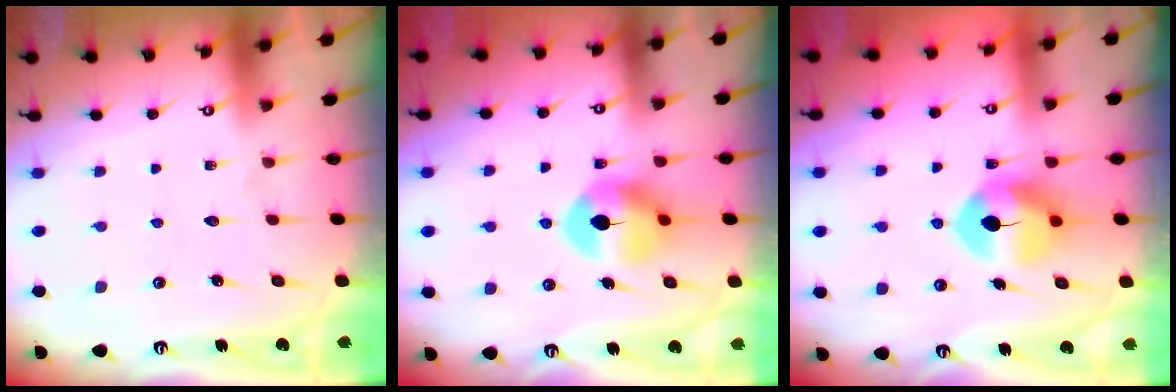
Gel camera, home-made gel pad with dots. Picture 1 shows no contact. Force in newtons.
{"total": 8.4, "press": 8.4, "slide": 0.3}
{"total": 8.1, "press": 8.0, "slide": 1.4}